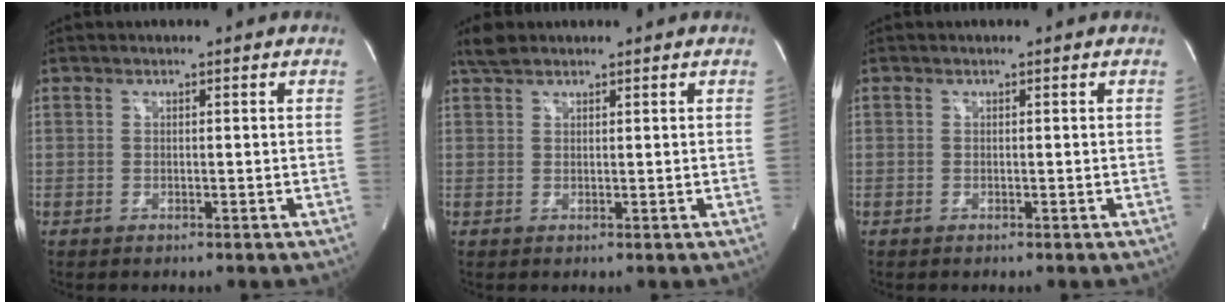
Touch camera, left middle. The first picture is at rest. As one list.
[{"total": 2.6, "force": [2.2, 1.0, 1.0], "torque": [-0.025, 0.014, 0.043]}, {"total": 0.0}]